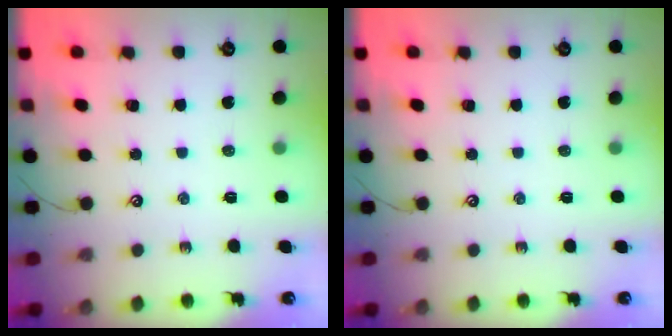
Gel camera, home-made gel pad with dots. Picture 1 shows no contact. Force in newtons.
{"total": 0.0}